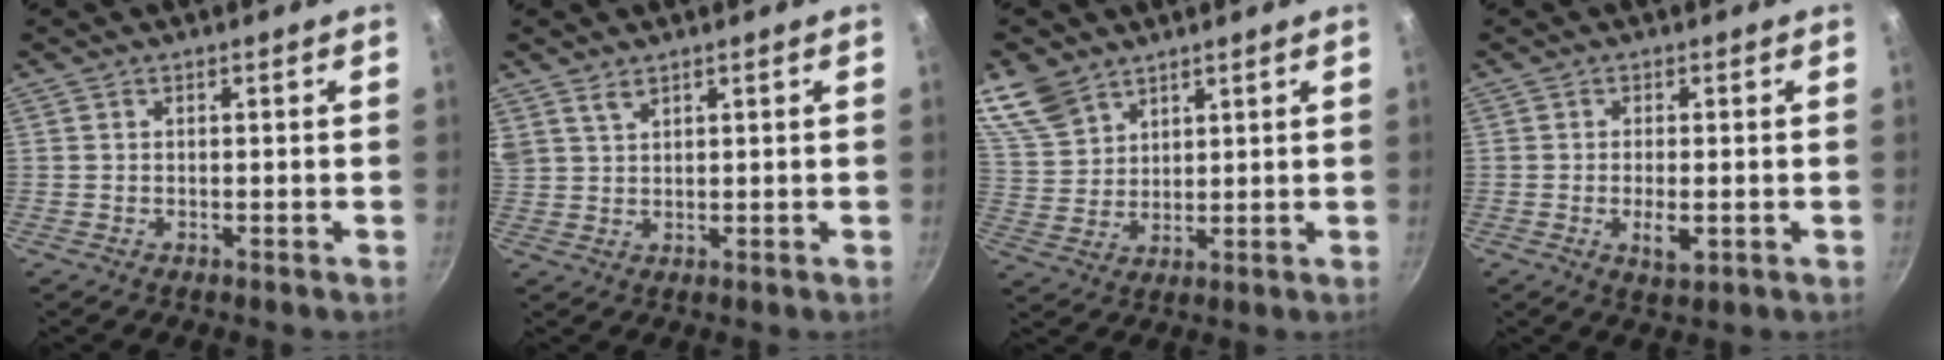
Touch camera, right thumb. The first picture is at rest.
{"total": 3.5, "force": [2.6, 1.6, 1.7], "torque": [-0.032, -0.002, 0.061]}
{"total": 9.4, "force": [6.7, 5.8, 3.2], "torque": [-0.043, -0.022, 0.144]}
{"total": 4.1, "force": [-0.9, 1.6, 3.7], "torque": [-0.066, -0.004, -0.013]}